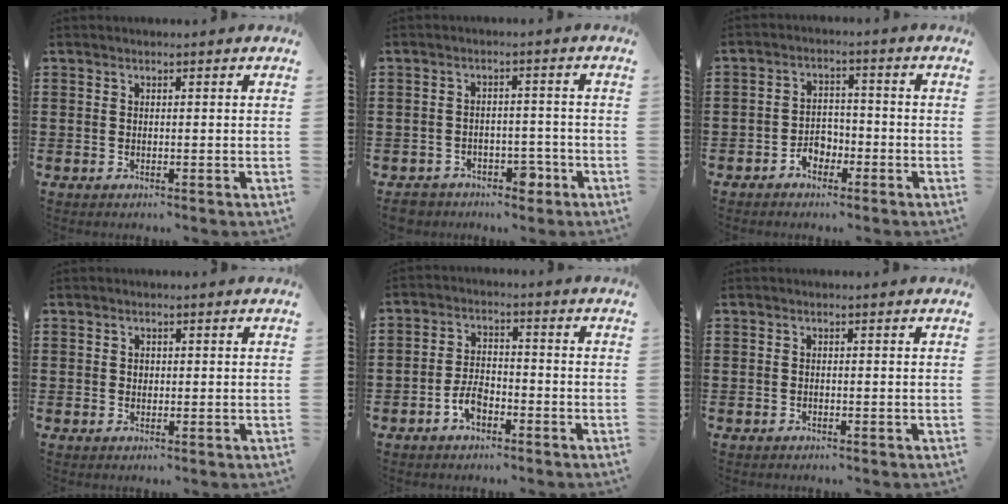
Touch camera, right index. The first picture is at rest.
{"total": 4.4, "force": [-3.1, 2.4, 1.9], "torque": [-0.040, 0.009, -0.058]}
{"total": 3.3, "force": [-2.0, 2.2, 1.4], "torque": [-0.030, 0.004, -0.041]}
{"total": 0.8, "force": [0.2, 0.7, 0.3], "torque": [-0.008, 0.004, 0.004]}
{"total": 4.1, "force": [-2.4, 2.3, 2.5], "torque": [-0.059, 0.000, -0.047]}
{"total": 0.0}